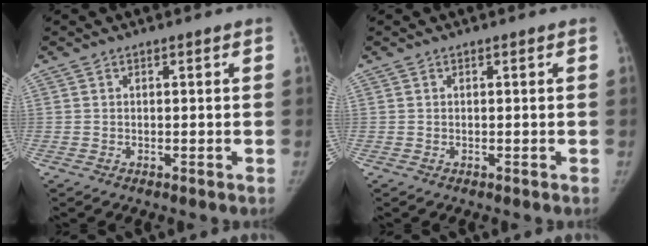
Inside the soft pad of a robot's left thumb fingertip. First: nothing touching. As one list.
[{"total": 0.0}]